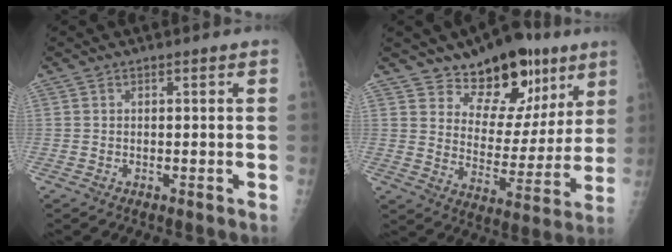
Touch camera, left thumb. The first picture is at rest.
{"total": 16.2, "force": [10.5, 9.2, 8.2], "torque": [-0.051, -0.060, 0.166]}